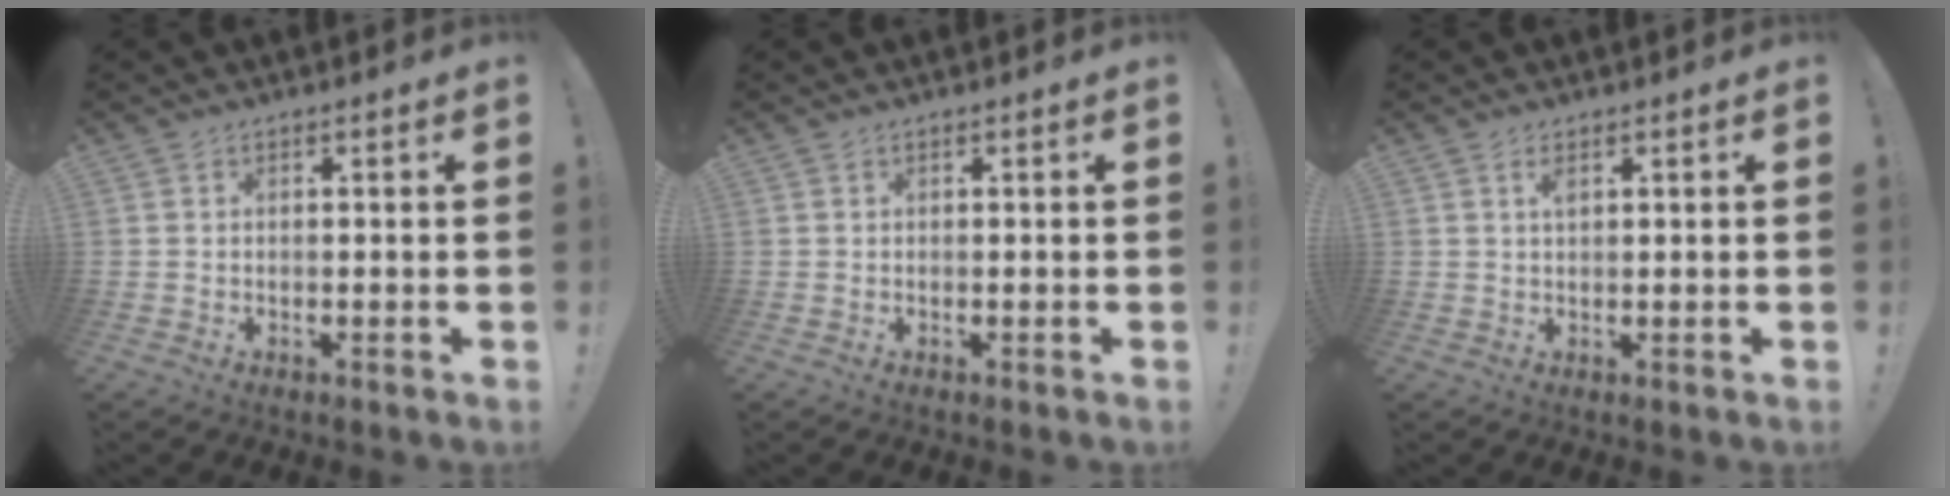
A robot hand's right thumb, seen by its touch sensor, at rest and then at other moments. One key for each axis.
{"total": 0.0}
{"total": 2.0, "fx": 0.9, "fy": 0.7, "fz": 1.7, "tx": -0.028, "ty": -0.002, "tz": 0.014}